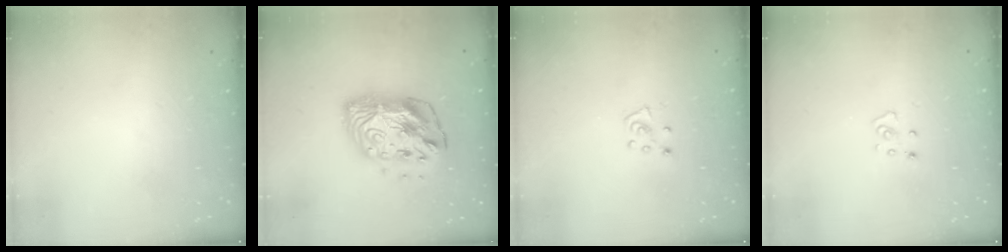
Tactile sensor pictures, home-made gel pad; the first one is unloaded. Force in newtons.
{"total": 13.1, "press": 13.0, "slide": 1.6}
{"total": 5.0, "press": 4.9, "slide": 0.4}
{"total": 2.8, "press": 2.8, "slide": 0.2}